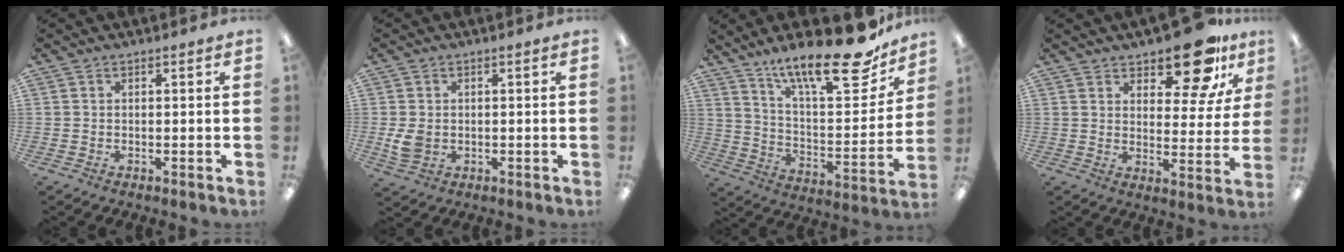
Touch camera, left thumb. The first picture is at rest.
{"total": 4.6, "force": [-0.2, 3.6, 2.9], "torque": [-0.048, -0.005, -0.004]}
{"total": 22.7, "force": [17.1, 5.6, 13.7], "torque": [-0.208, -0.123, 0.279]}
{"total": 15.5, "force": [11.3, 6.3, 8.7], "torque": [-0.115, -0.066, 0.189]}